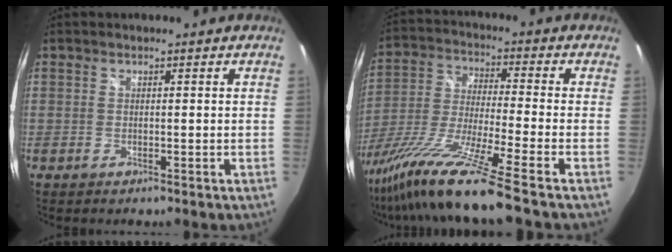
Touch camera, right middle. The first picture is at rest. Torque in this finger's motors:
{"motor_torque": [1.10, -1.03, 0.80, 0.21]}